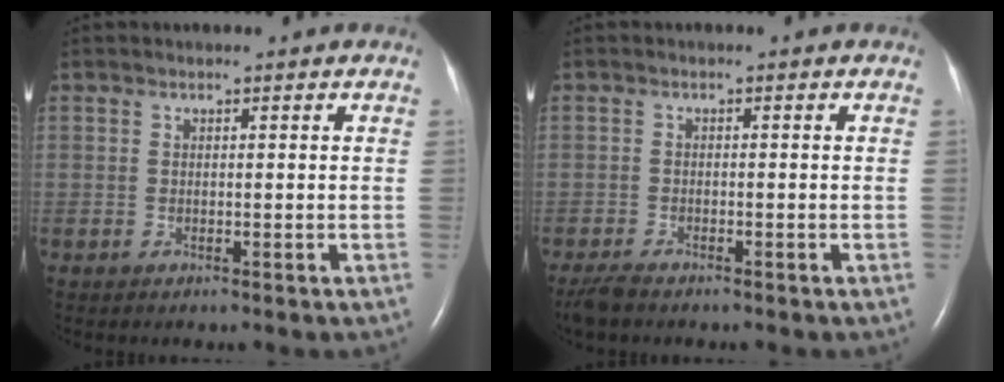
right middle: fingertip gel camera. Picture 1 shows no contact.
{"total": 2.8, "force": [-2.4, 0.6, 1.3], "torque": [-0.035, -0.009, -0.042]}